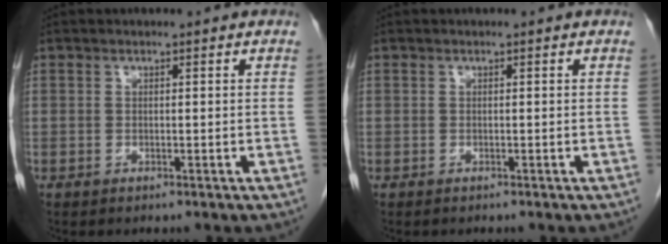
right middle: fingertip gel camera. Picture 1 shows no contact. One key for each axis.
{"total": 0.0}